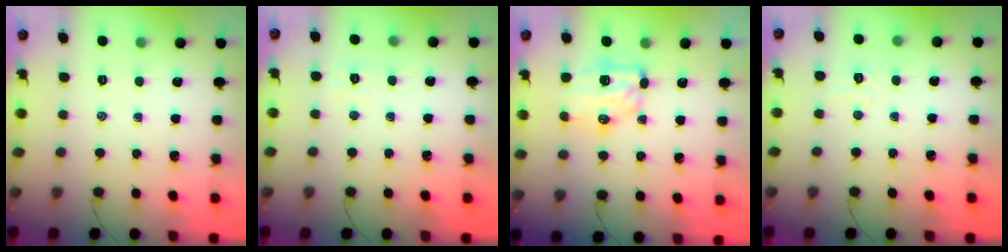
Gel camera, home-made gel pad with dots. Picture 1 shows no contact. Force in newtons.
{"total": 3.6, "press": 3.5, "slide": 1.0}
{"total": 7.7, "press": 7.7, "slide": 0.6}
{"total": 3.1, "press": 2.9, "slide": 1.0}